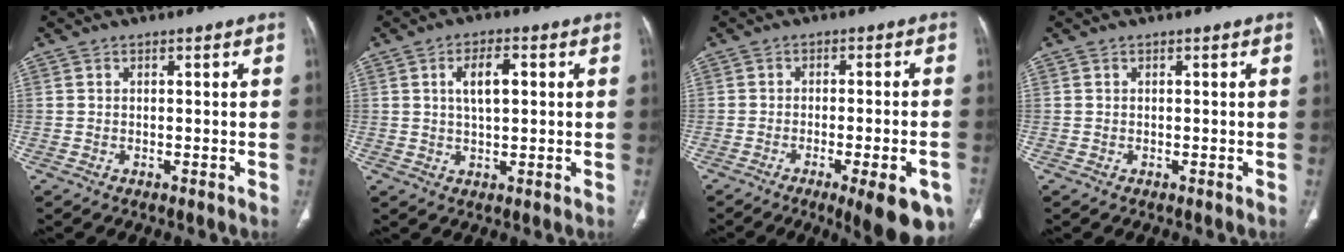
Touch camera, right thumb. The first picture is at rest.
{"total": 5.8, "force": [1.3, 2.7, 4.9], "torque": [-0.081, 0.002, 0.023]}
{"total": 13.5, "force": [-7.3, 3.5, 10.8], "torque": [-0.097, 0.014, -0.095]}
{"total": 0.0}